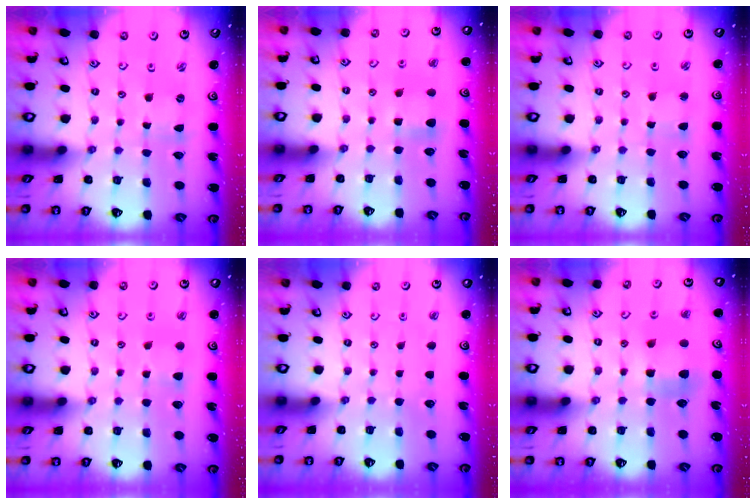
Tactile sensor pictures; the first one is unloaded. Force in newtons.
{"total": 5.5, "press": 5.5, "slide": 0.7}
{"total": 2.3, "press": 2.3, "slide": 0.3}
{"total": 4.4, "press": 4.3, "slide": 0.6}
{"total": 0.0}
{"total": 6.5, "press": 6.5, "slide": 0.6}